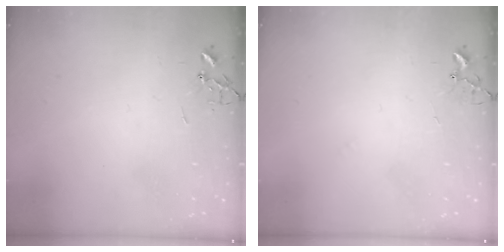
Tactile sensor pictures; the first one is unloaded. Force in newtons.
{"total": 4.9, "press": 4.9, "slide": 0.5}